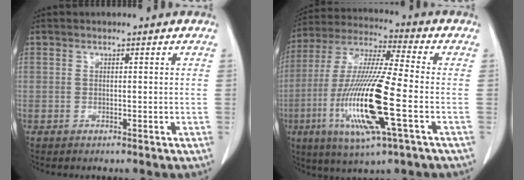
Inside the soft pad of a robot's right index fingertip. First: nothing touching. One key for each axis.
{"total": 18.2, "fx": -4.7, "fy": 1.2, "fz": 17.5, "tx": -0.365, "ty": -0.019, "tz": -0.089}